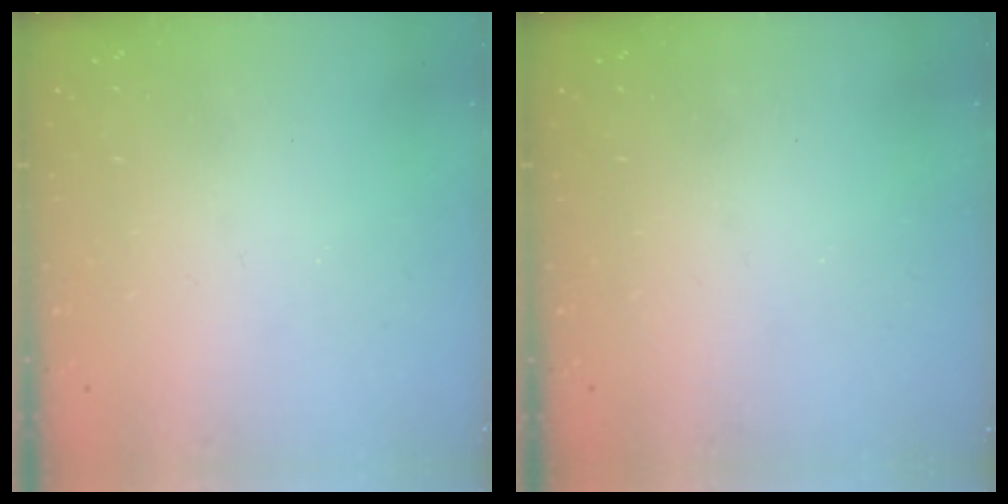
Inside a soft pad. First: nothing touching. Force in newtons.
{"total": 0.0}